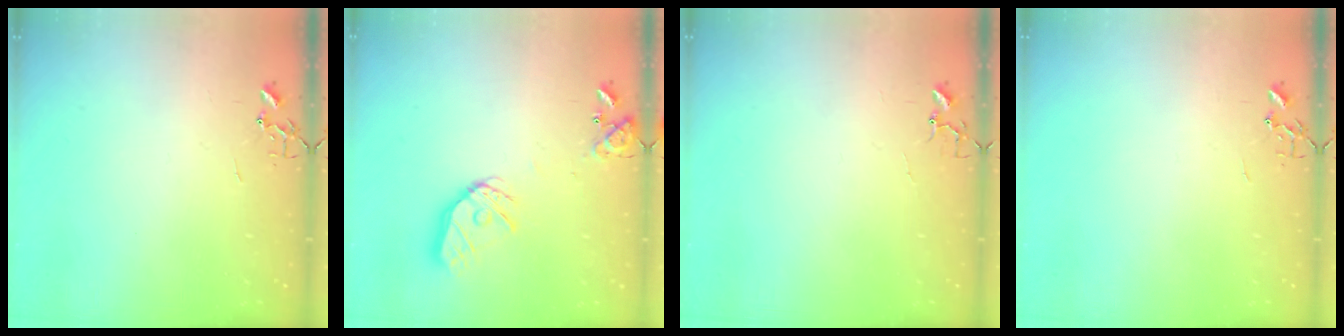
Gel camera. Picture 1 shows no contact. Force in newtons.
{"total": 15.4, "press": 15.3, "slide": 2.1}
{"total": 4.0, "press": 4.0, "slide": 0.3}
{"total": 0.0}